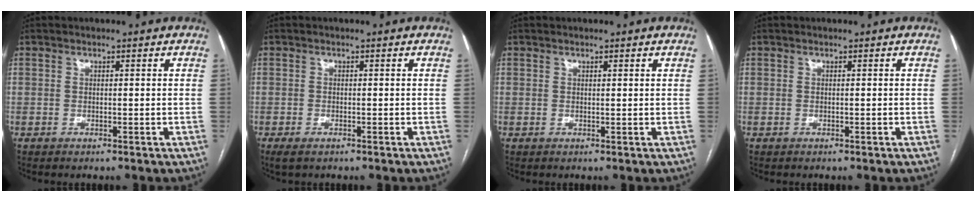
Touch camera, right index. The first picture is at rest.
{"total": 1.7, "force": [-1.1, 0.6, 1.2], "torque": [-0.020, -0.002, -0.012]}
{"total": 0.7, "force": [0.6, 0.0, 0.4], "torque": [-0.008, 0.003, 0.008]}
{"total": 0.0}